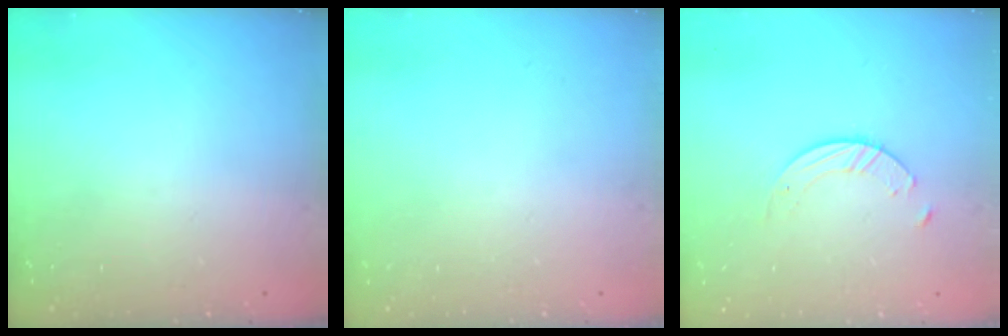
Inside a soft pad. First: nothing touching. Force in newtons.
{"total": 0.0}
{"total": 1.4, "press": 1.4, "slide": 0.2}